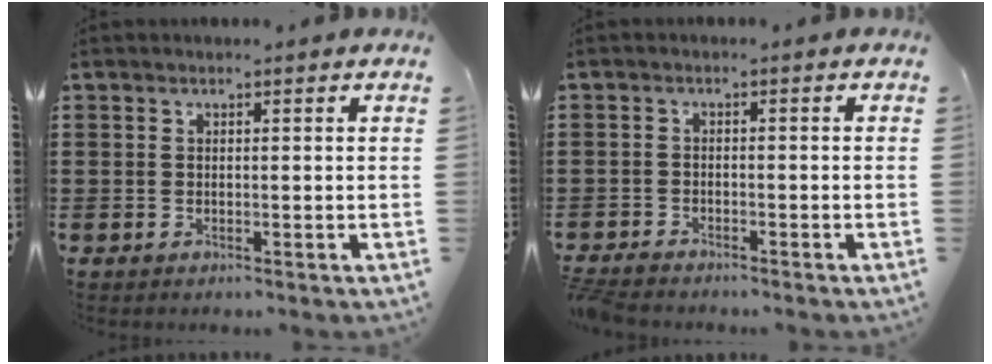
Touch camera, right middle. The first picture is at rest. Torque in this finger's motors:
{"motor_torque": [2.05, -0.09, 0.07, 0.09]}